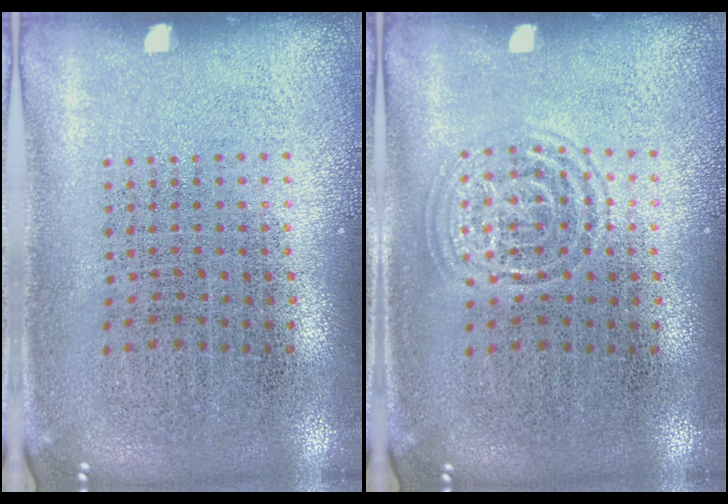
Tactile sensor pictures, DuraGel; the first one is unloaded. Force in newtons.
{"total": 1.3, "press": 1.3, "slide": 0.1}